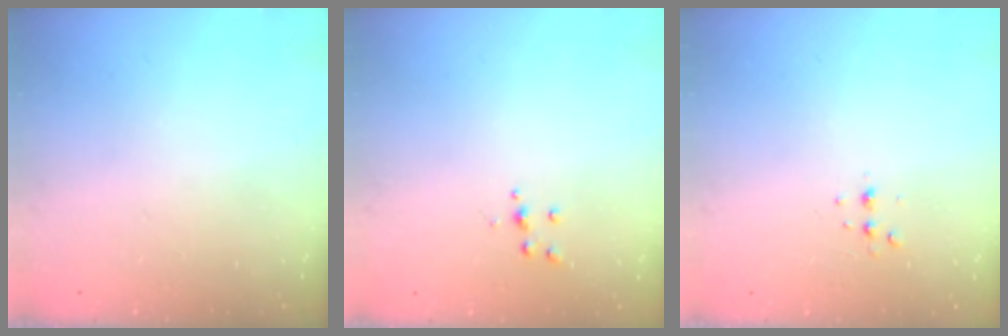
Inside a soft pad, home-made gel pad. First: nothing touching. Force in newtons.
{"total": 3.5, "press": 3.5, "slide": 0.3}
{"total": 3.1, "press": 3.0, "slide": 0.6}